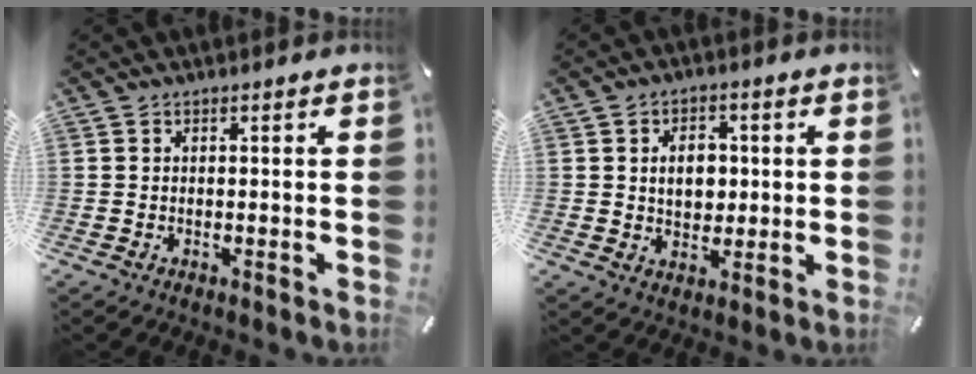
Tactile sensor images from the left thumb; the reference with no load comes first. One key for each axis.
{"total": 7.0, "fx": 0.7, "fy": 5.4, "fz": 4.4, "tx": -0.061, "ty": 0.000, "tz": 0.006}